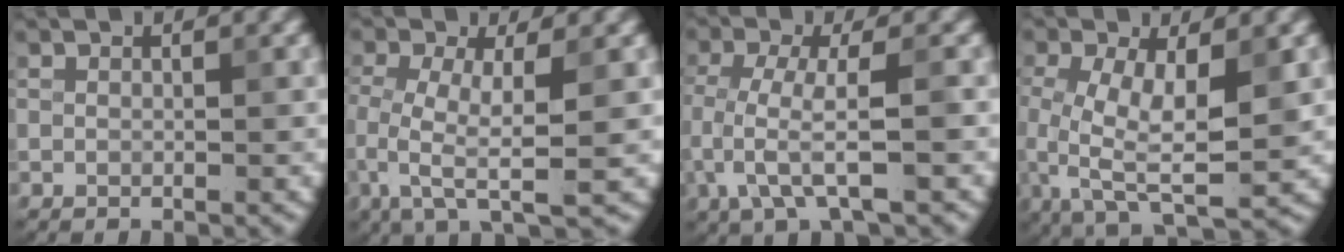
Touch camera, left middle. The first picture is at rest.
{"total": 5.6, "force": [-1.2, 1.7, 5.2], "torque": [-0.109, -0.010, -0.026]}
{"total": 4.7, "force": [-1.5, 1.1, 4.3], "torque": [-0.090, -0.004, -0.030]}
{"total": 7.9, "force": [-0.4, 3.4, 7.1], "torque": [-0.145, -0.006, -0.007]}